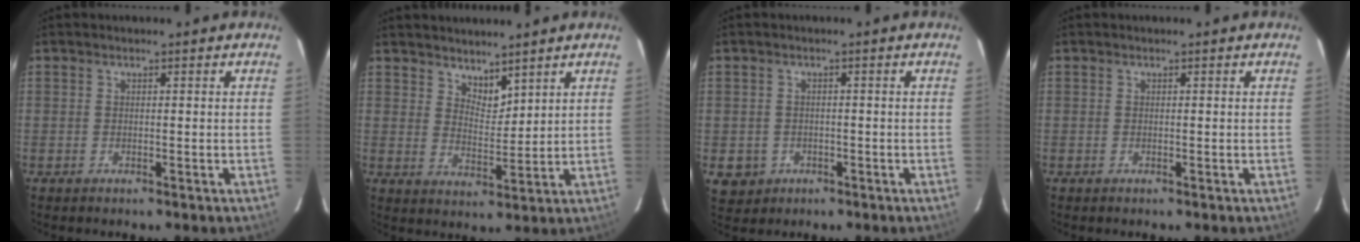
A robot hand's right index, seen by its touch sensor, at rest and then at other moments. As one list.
[{"total": 4.7, "force": [4.0, 1.9, 1.6], "torque": [-0.018, -0.003, 0.071]}, {"total": 4.6, "force": [-1.2, 4.3, 1.0], "torque": [-0.027, 0.008, -0.007]}, {"total": 0.0}]